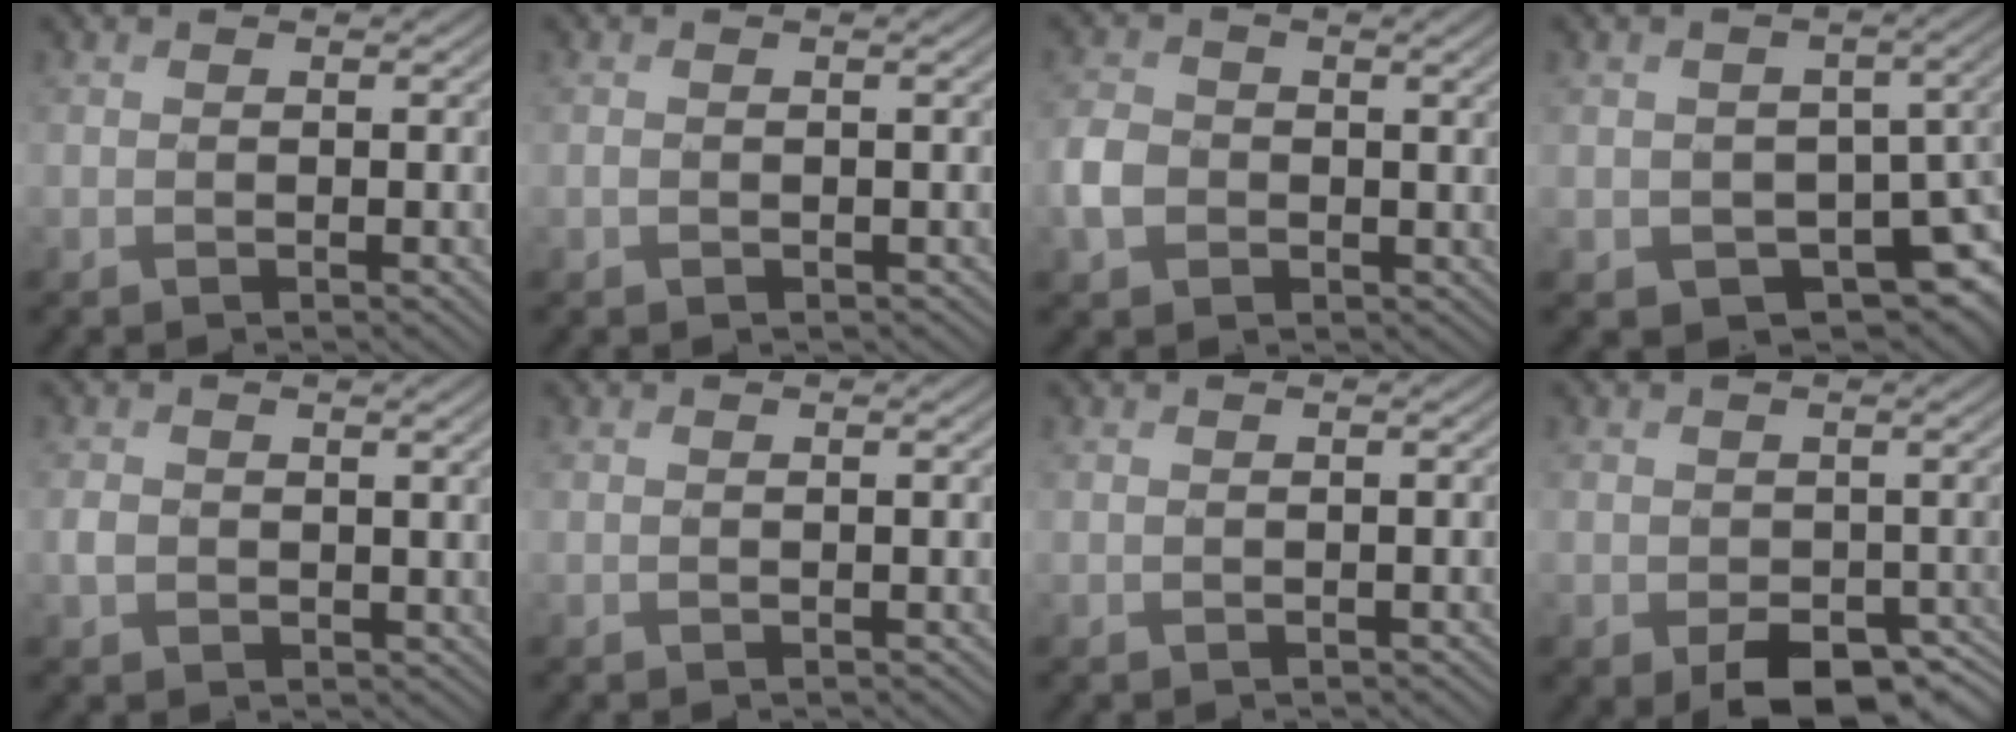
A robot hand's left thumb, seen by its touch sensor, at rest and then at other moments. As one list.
[{"total": 0.7, "force": [-0.2, 0.6, 0.3], "torque": [-0.007, -0.004, -0.005]}, {"total": 4.7, "force": [-0.9, 4.0, 2.3], "torque": [-0.061, -0.003, -0.028]}, {"total": 8.2, "force": [-2.2, 6.0, 5.2], "torque": [-0.090, -0.036, -0.028]}, {"total": 2.6, "force": [0.1, 2.3, 1.2], "torque": [-0.034, -0.004, 0.000]}, {"total": 0.0}, {"total": 0.0}, {"total": 6.1, "force": [-3.1, 3.8, 3.7], "torque": [-0.058, -0.025, -0.039]}]